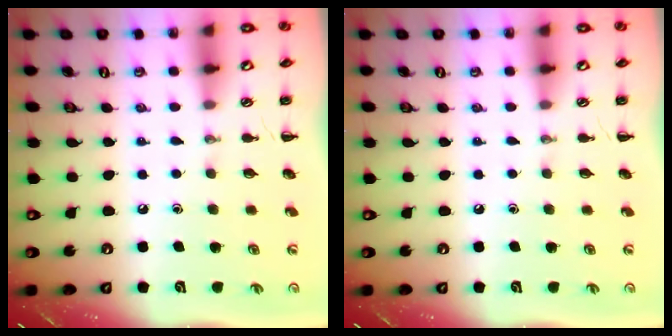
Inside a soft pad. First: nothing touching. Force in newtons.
{"total": 0.0}